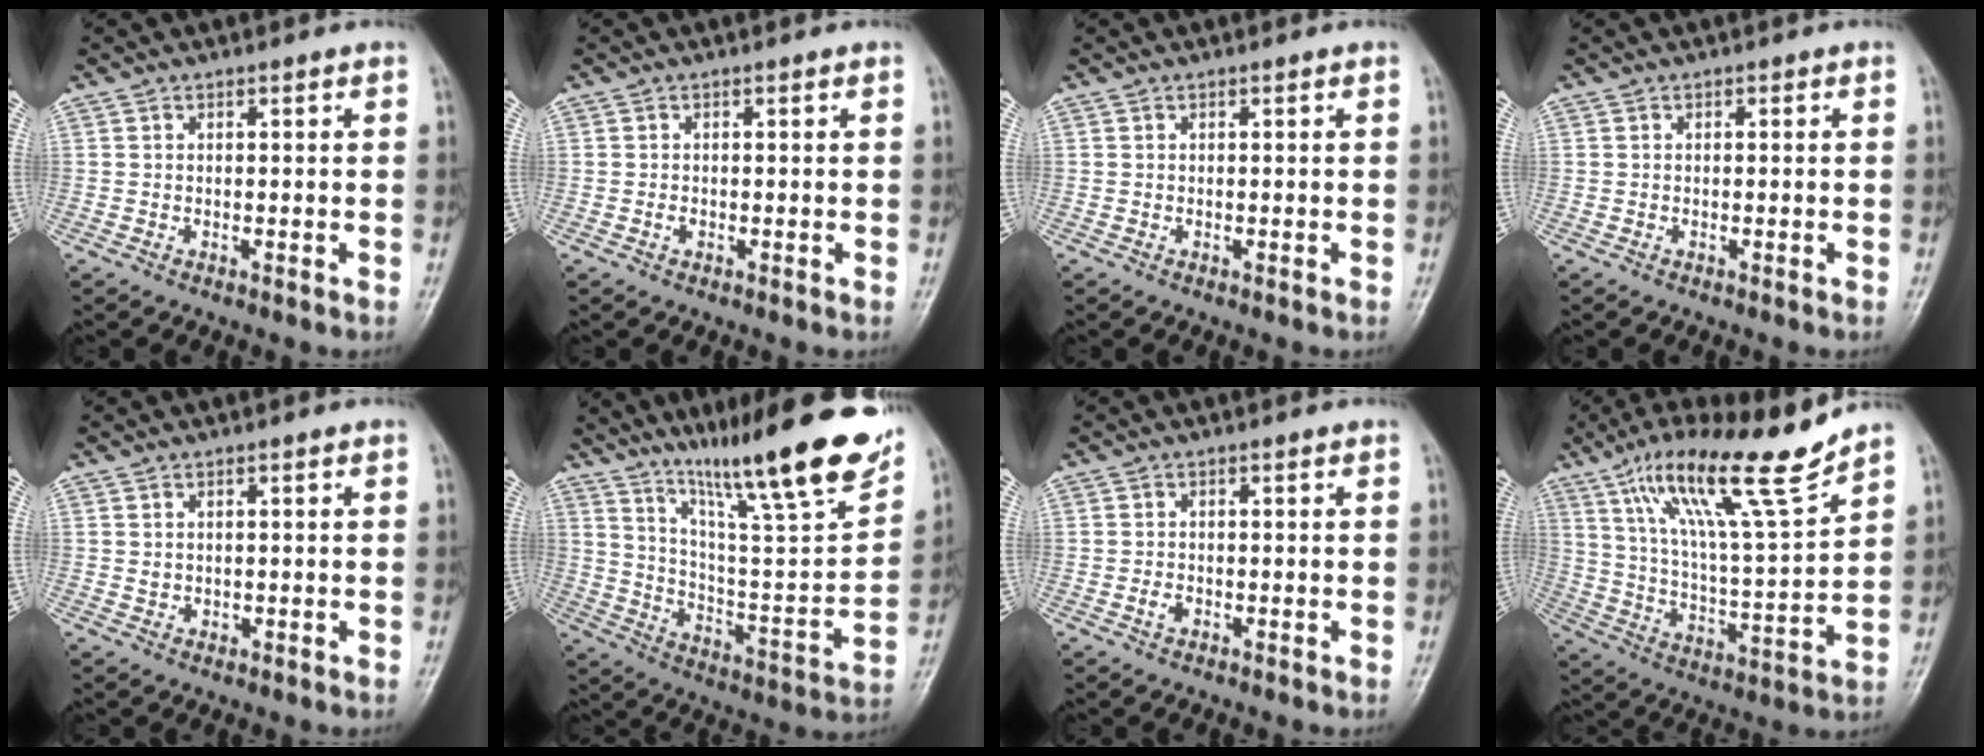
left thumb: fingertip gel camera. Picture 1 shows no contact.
{"total": 0.8, "force": [0.1, 0.4, 0.7], "torque": [-0.012, 0.005, 0.004]}
{"total": 0.0}
{"total": 0.0}
{"total": 1.4, "force": [0.8, 0.7, 0.9], "torque": [-0.008, -0.007, 0.017]}
{"total": 26.2, "force": [17.6, 4.0, 19.0], "torque": [-0.273, -0.070, 0.285]}
{"total": 1.4, "force": [0.0, 0.8, 1.1], "torque": [-0.016, 0.005, 0.003]}
{"total": 19.2, "force": [13.1, 2.2, 13.9], "torque": [-0.223, -0.060, 0.229]}